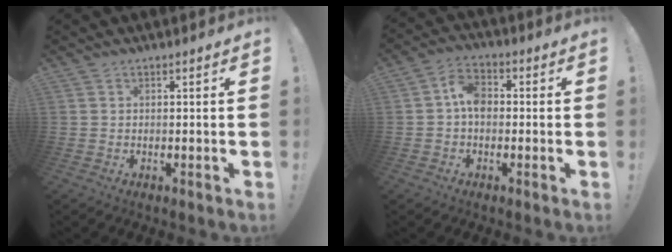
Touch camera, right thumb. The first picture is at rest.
{"total": 7.3, "force": [0.0, 5.3, 5.0], "torque": [-0.084, 0.012, 0.000]}